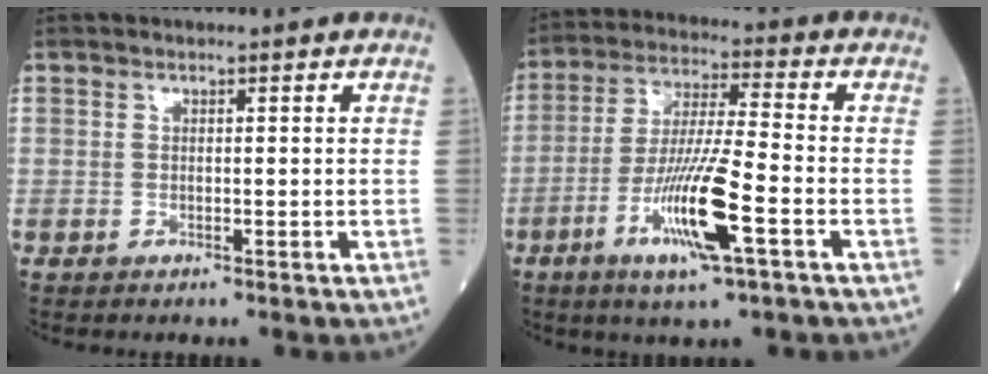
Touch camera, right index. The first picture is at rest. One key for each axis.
{"total": 12.6, "fx": -4.9, "fy": 0.3, "fz": 11.5, "tx": -0.225, "ty": -0.016, "tz": -0.093}